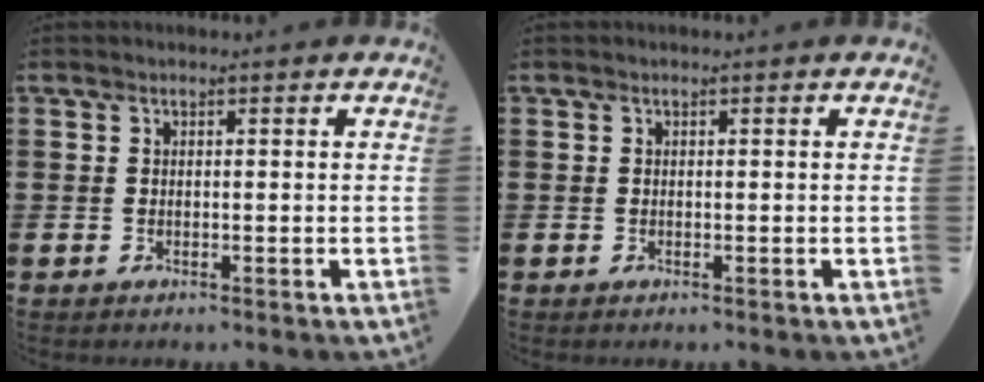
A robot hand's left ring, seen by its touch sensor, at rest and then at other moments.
{"total": 0.0}